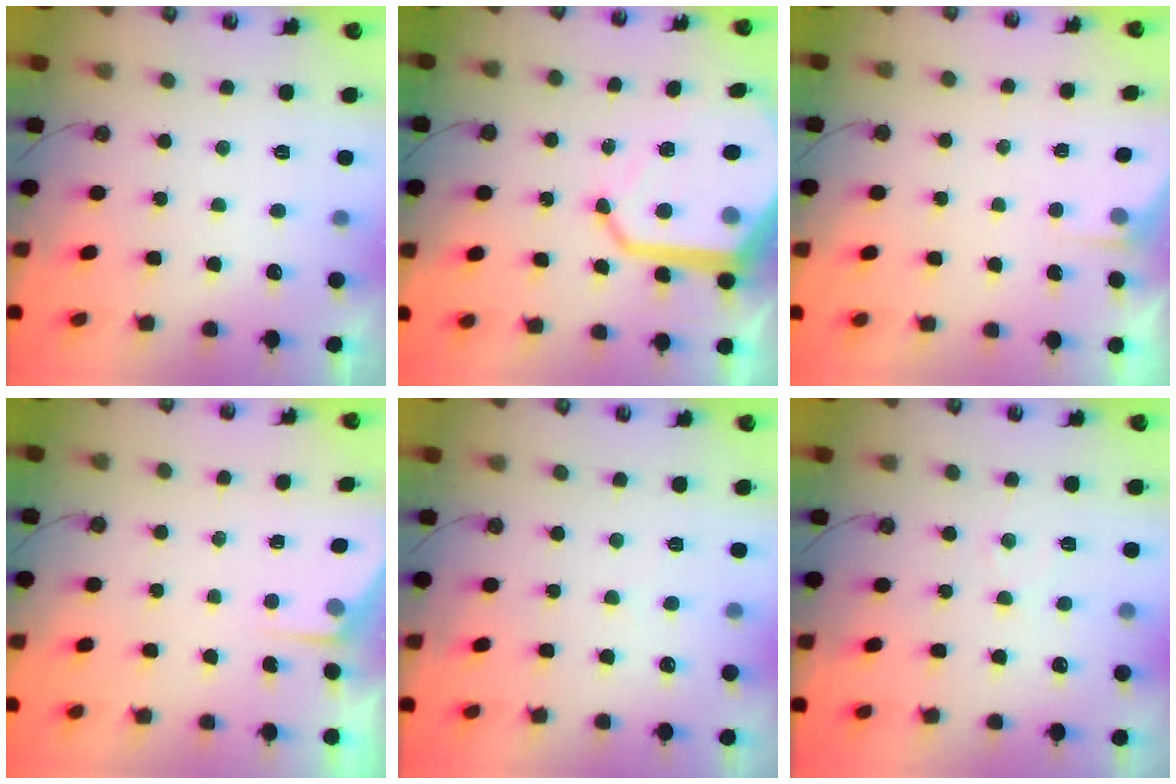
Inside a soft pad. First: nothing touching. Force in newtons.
{"total": 17.4, "press": 17.4, "slide": 1.5}
{"total": 1.4, "press": 1.3, "slide": 0.2}
{"total": 2.6, "press": 2.5, "slide": 0.4}
{"total": 2.3, "press": 2.2, "slide": 0.4}
{"total": 4.8, "press": 4.8, "slide": 0.7}